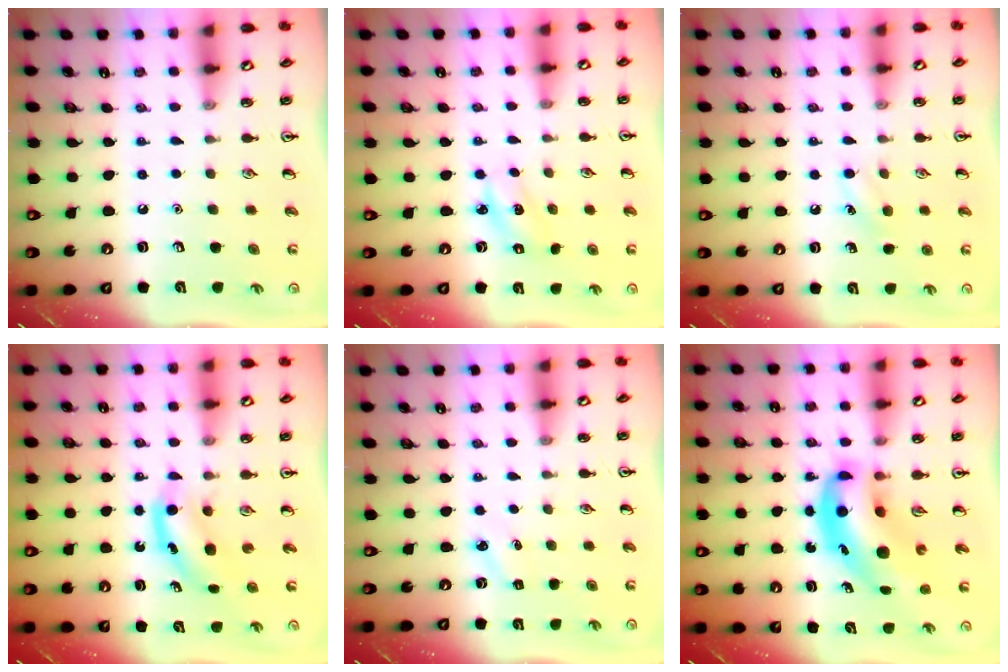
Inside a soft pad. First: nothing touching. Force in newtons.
{"total": 2.2, "press": 2.1, "slide": 0.5}
{"total": 6.2, "press": 5.9, "slide": 2.0}
{"total": 4.2, "press": 4.1, "slide": 0.8}
{"total": 3.2, "press": 3.0, "slide": 1.0}
{"total": 11.3, "press": 10.8, "slide": 3.3}